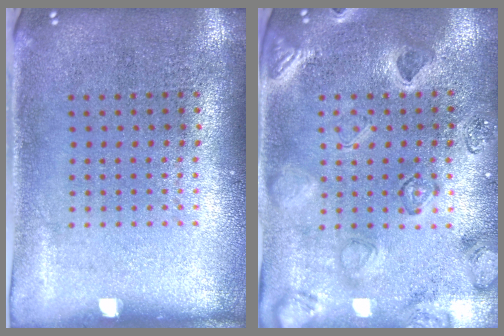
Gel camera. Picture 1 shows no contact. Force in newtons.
{"total": 2.3, "press": 2.3, "slide": 0.6}